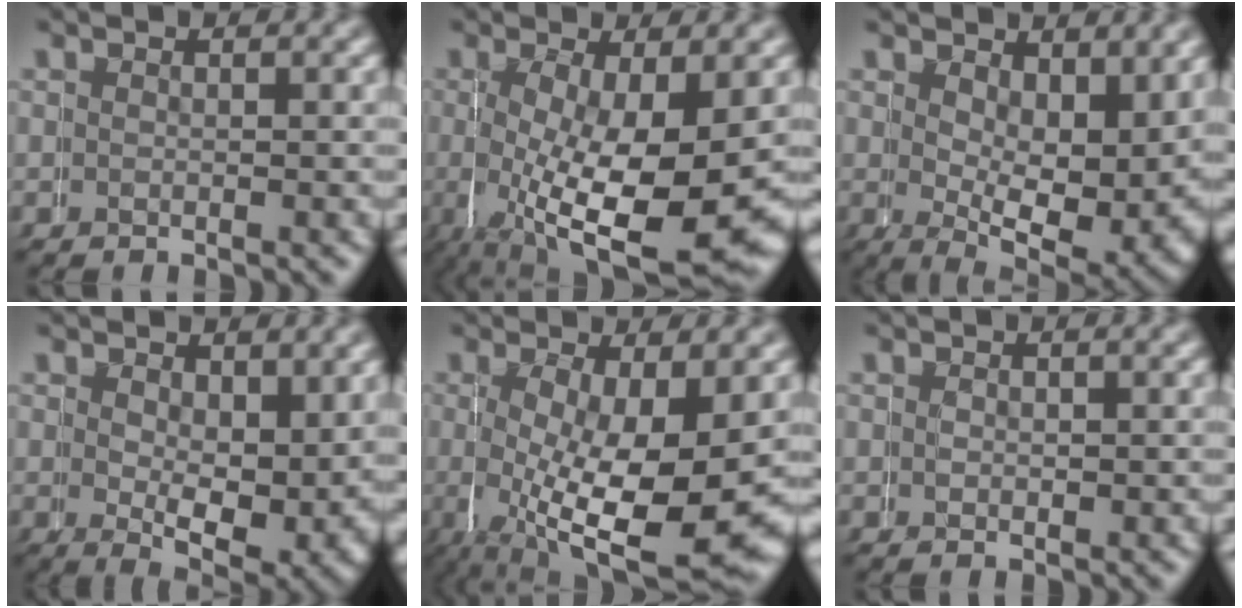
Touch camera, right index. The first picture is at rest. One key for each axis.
{"total": 11.0, "fx": -1.3, "fy": 4.5, "fz": 9.9, "tx": -0.186, "ty": -0.047, "tz": 0.008}
{"total": 8.4, "fx": 0.3, "fy": 4.3, "fz": 7.3, "tx": -0.107, "ty": -0.045, "tz": 0.024}
{"total": 6.7, "fx": 0.6, "fy": 3.2, "fz": 5.8, "tx": -0.088, "ty": -0.034, "tz": 0.025}
{"total": 11.2, "fx": -0.9, "fy": 4.6, "fz": 10.1, "tx": -0.185, "ty": -0.045, "tz": 0.012}
{"total": 0.7, "fx": 0.3, "fy": 0.4, "fz": -0.5, "tx": 0.002, "ty": -0.004, "tz": 0.004}